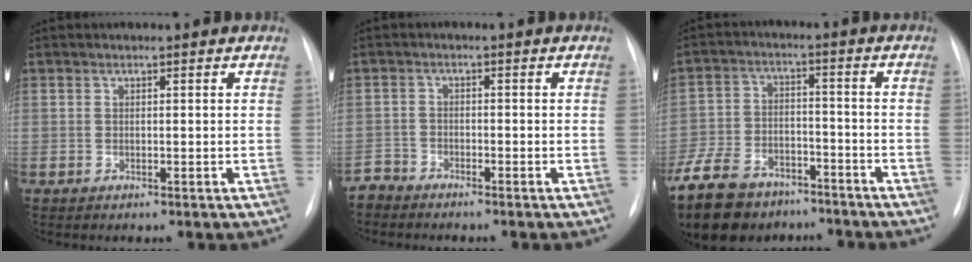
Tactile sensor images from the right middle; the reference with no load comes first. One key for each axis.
{"total": 2.7, "fx": -2.6, "fy": 0.6, "fz": -0.6, "tx": 0.013, "ty": -0.005, "tz": -0.052}
{"total": 19.2, "fx": -13.9, "fy": 10.4, "fz": 8.2, "tx": -0.225, "ty": -0.010, "tz": -0.224}